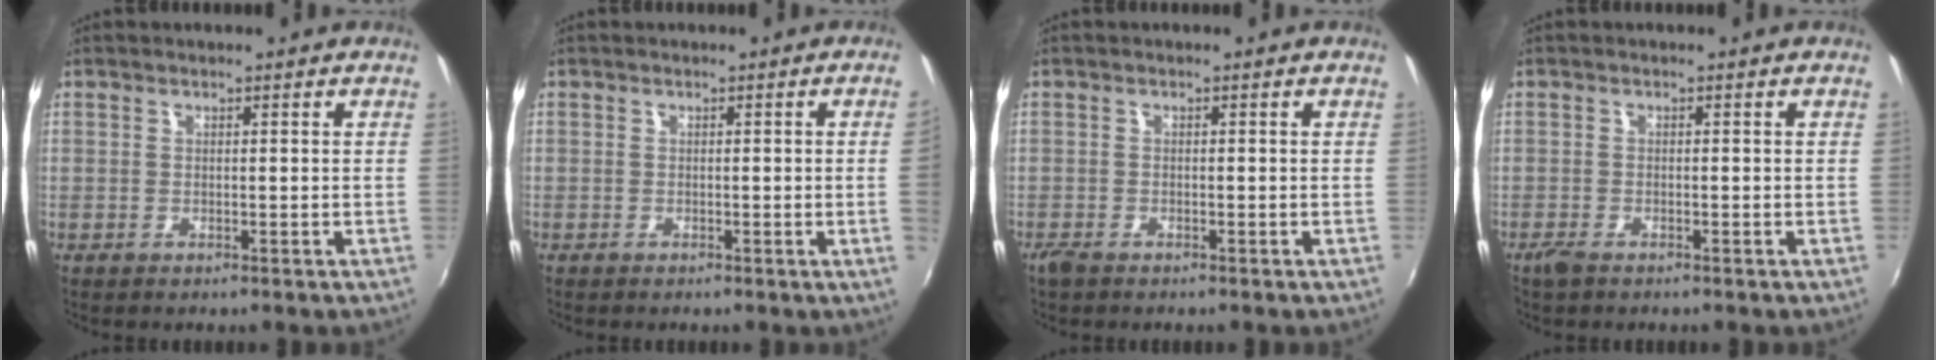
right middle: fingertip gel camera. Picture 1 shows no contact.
{"total": 2.1, "force": [0.0, -1.3, 1.6], "torque": [-0.016, -0.015, 0.003]}
{"total": 1.6, "force": [-1.3, 0.6, 0.7], "torque": [-0.017, -0.005, -0.027]}
{"total": 2.0, "force": [-1.6, 0.7, 1.0], "torque": [-0.025, -0.006, -0.032]}